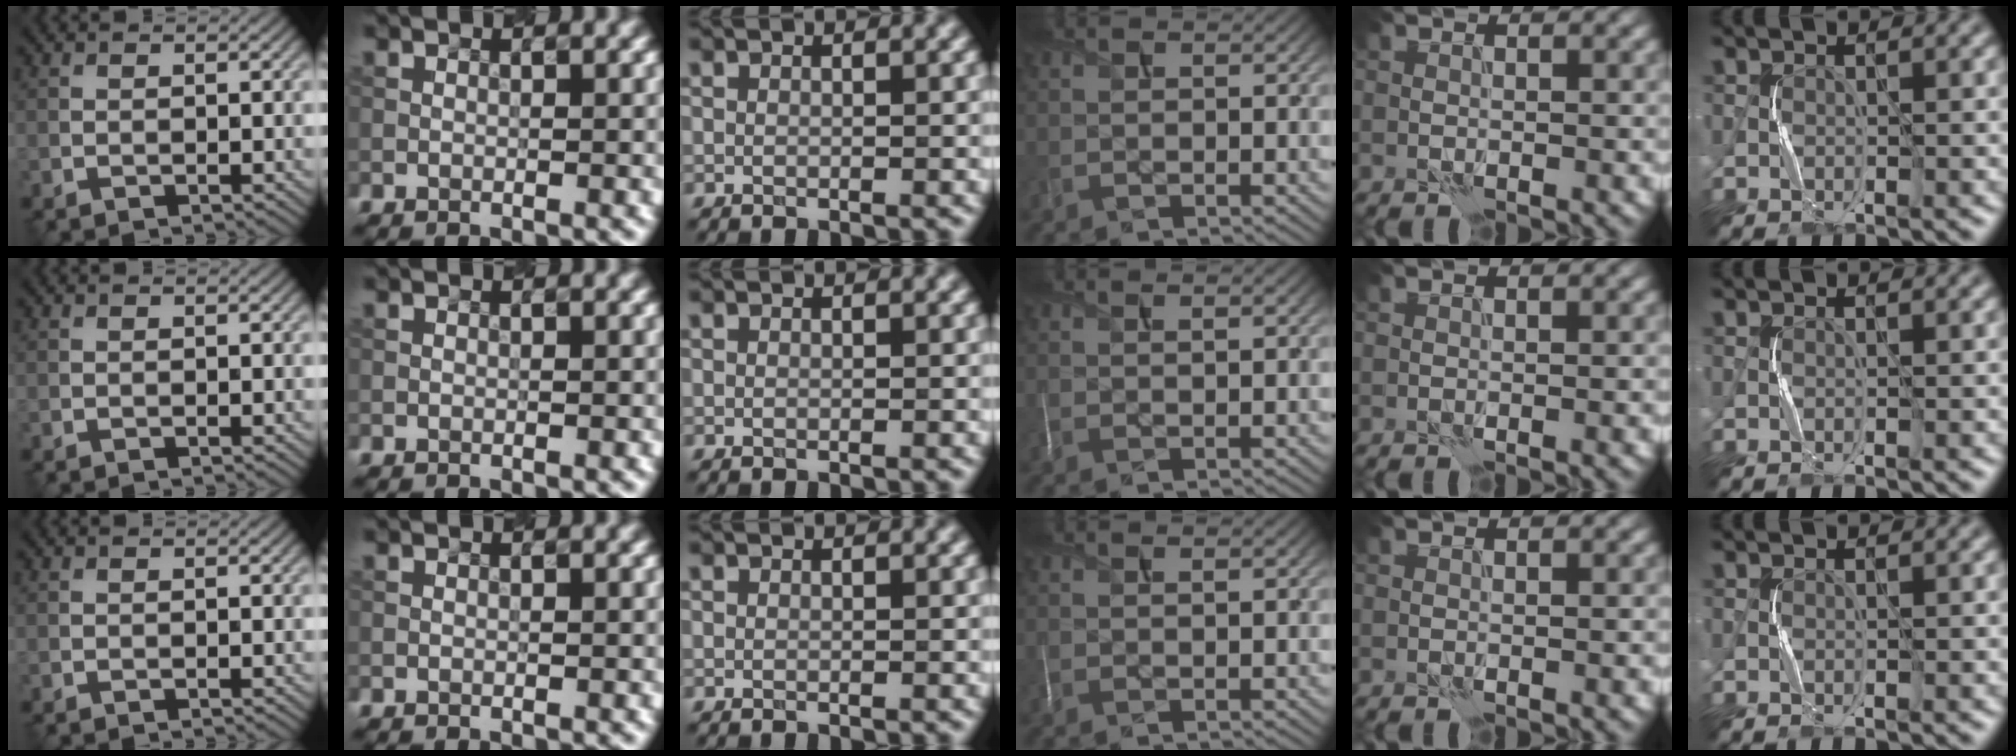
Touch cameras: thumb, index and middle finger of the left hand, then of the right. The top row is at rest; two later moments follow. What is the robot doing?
{"motion": "squeeze", "object": "paper clamp"}